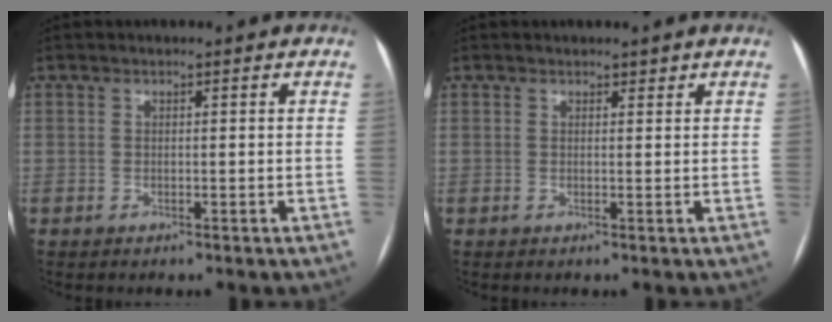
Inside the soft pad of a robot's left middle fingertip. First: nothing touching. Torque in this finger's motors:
{"motor_torque": [0.03, -0.03, -0.02, -0.01]}